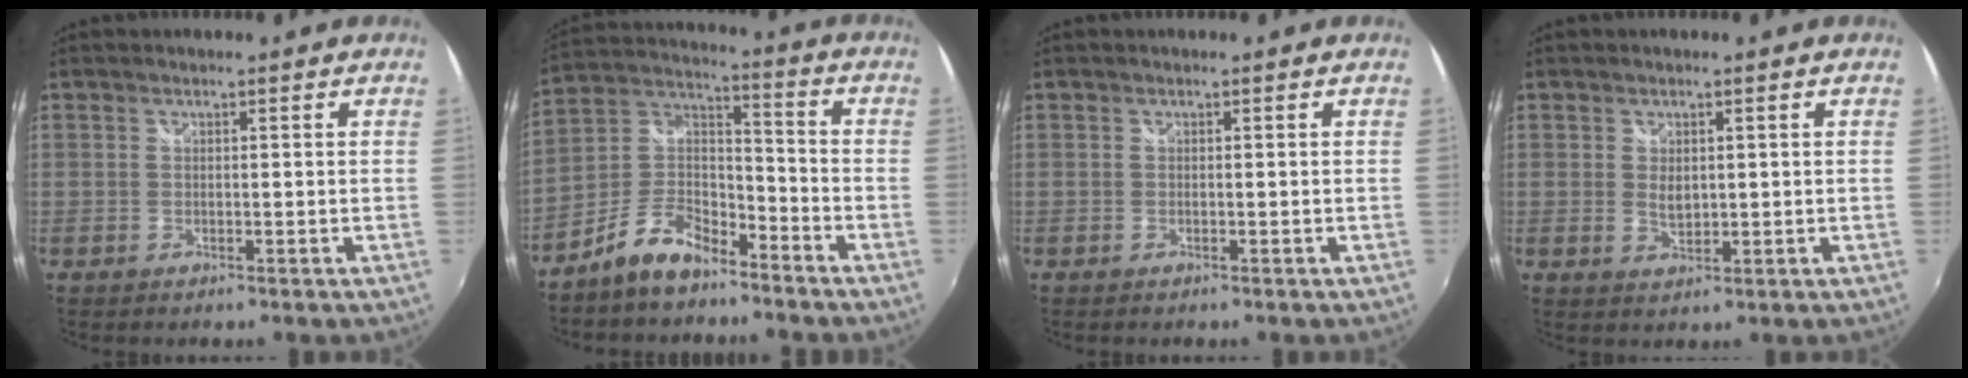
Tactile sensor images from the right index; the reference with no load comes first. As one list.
[{"total": 10.5, "force": [-7.2, 4.8, 5.9], "torque": [-0.136, 0.030, -0.137]}, {"total": 0.0}, {"total": 2.4, "force": [0.6, 1.5, 1.8], "torque": [-0.030, 0.001, 0.014]}]